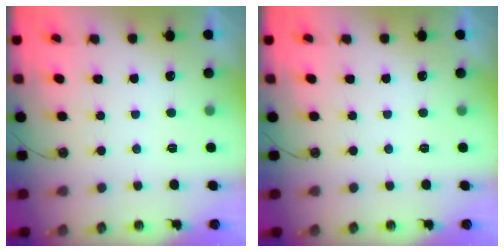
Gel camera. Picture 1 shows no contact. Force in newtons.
{"total": 0.0}